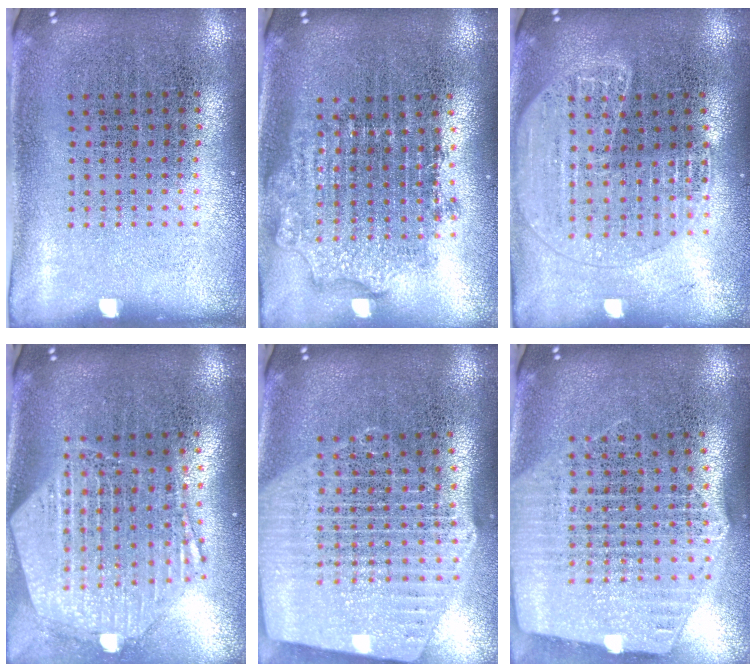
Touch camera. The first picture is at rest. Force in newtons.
{"total": 1.9, "press": 1.5, "slide": 1.1}
{"total": 1.8, "press": 1.7, "slide": 0.7}
{"total": 2.8, "press": 2.3, "slide": 1.7}
{"total": 2.8, "press": 2.3, "slide": 1.5}
{"total": 2.6, "press": 2.3, "slide": 1.3}